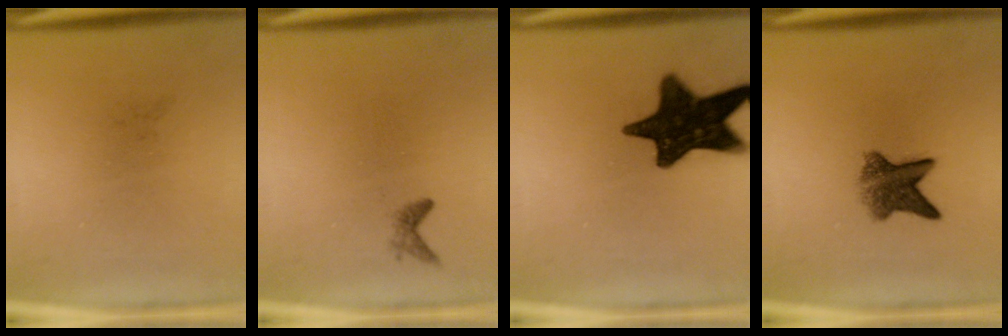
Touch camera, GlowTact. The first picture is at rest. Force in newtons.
{"total": 0.9}
{"total": 16.0}
{"total": 5.9}